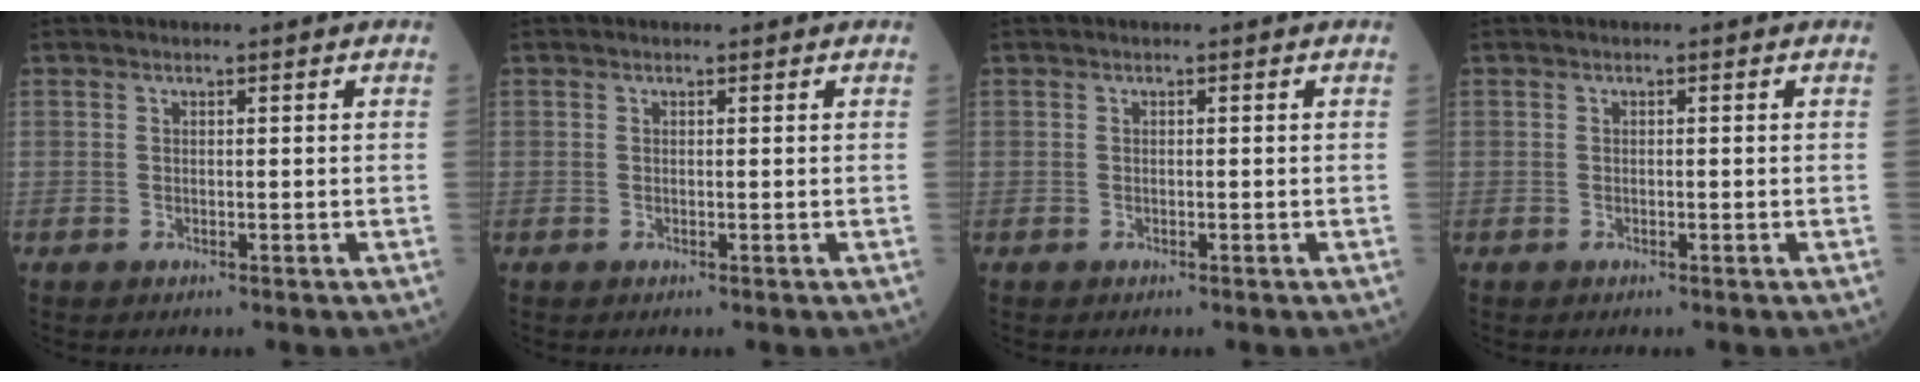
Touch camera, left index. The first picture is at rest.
{"total": 0.0}
{"total": 0.0}
{"total": 0.0}